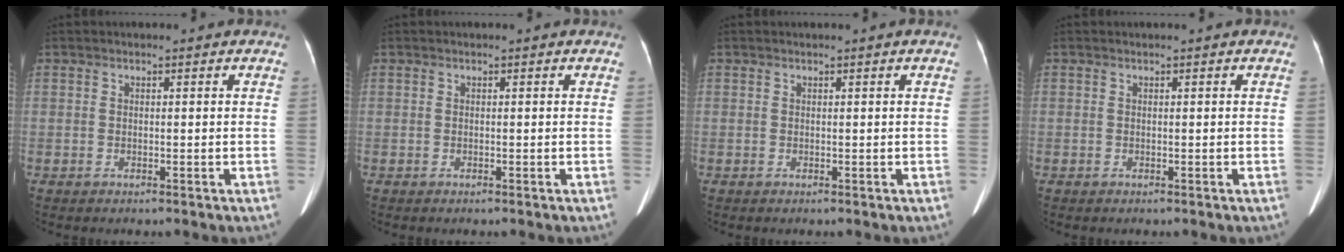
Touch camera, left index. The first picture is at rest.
{"total": 0.0}
{"total": 0.0}
{"total": 0.0}